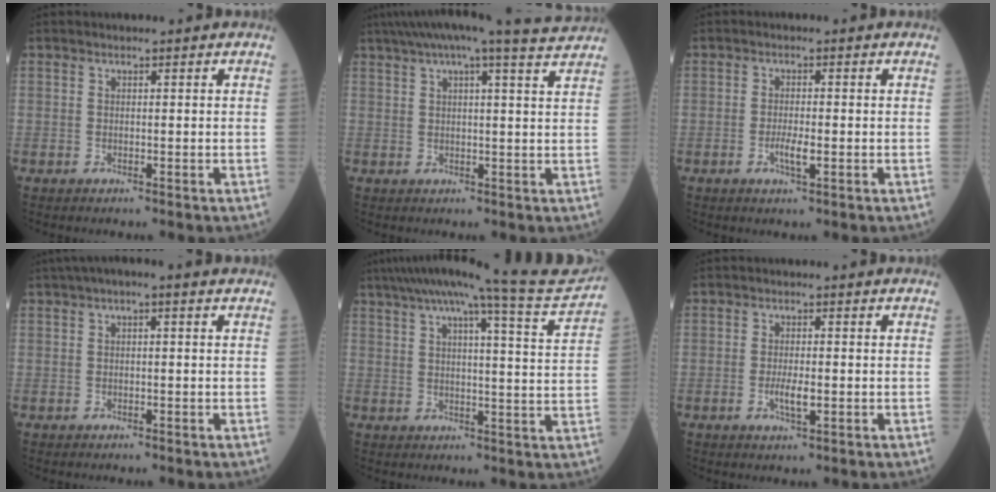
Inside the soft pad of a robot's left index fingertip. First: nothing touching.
{"total": 12.3, "force": [10.6, -0.8, 6.1], "torque": [-0.105, 0.018, 0.135]}
{"total": 2.6, "force": [-0.8, 0.5, 2.4], "torque": [-0.051, -0.002, -0.012]}
{"total": 3.9, "force": [2.1, 0.7, 3.2], "torque": [-0.056, 0.027, 0.029]}
{"total": 17.0, "force": [15.0, -1.8, 7.8], "torque": [-0.127, -0.031, 0.191]}
{"total": 2.9, "force": [-0.6, 0.7, 2.8], "torque": [-0.059, -0.002, -0.010]}